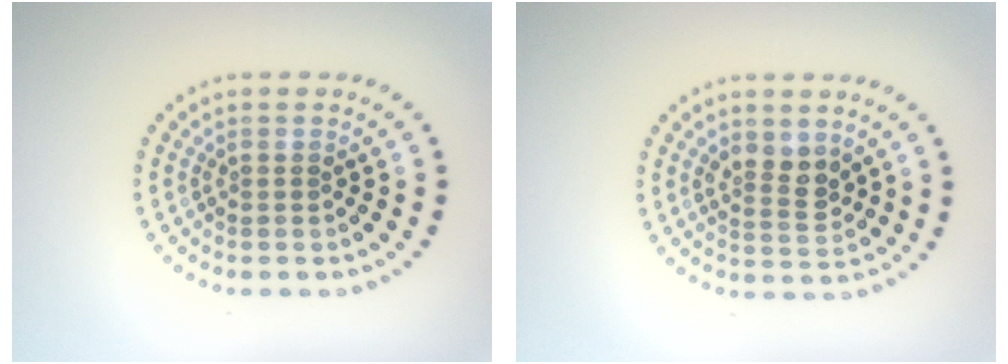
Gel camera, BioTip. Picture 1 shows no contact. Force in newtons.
{"total": 2.6, "press": 2.4, "slide": 0.9}